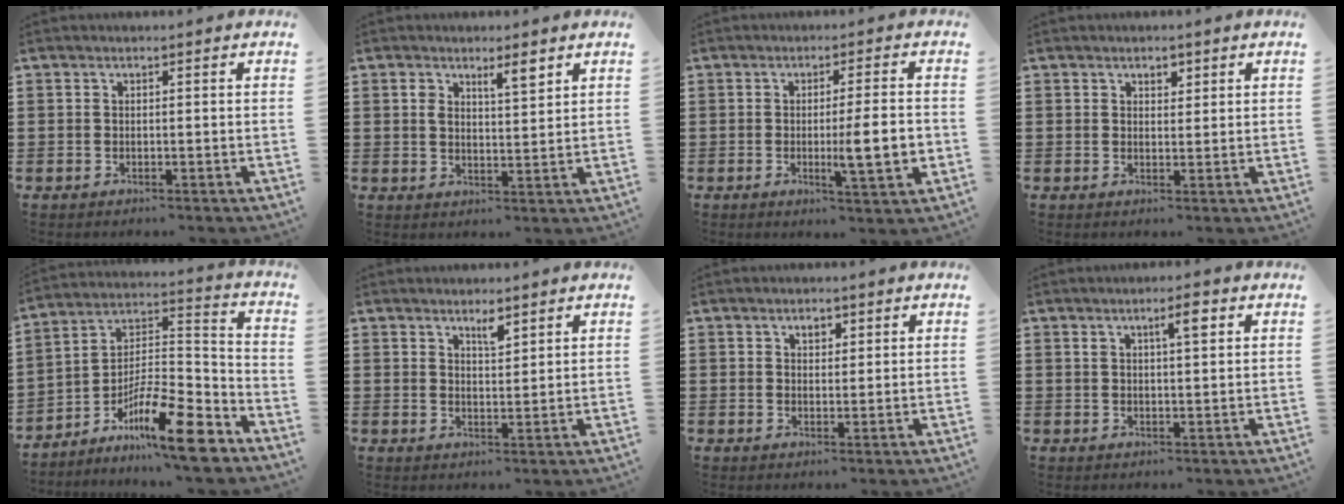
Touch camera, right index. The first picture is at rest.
{"total": 3.9, "force": [2.5, 1.0, 2.8], "torque": [-0.044, -0.002, 0.040]}
{"total": 7.5, "force": [-1.0, 1.0, 7.4], "torque": [-0.104, -0.010, -0.019]}
{"total": 1.8, "force": [1.3, 1.0, 0.7], "torque": [-0.008, 0.002, 0.022]}
{"total": 12.5, "force": [-8.6, 2.9, 8.6], "torque": [-0.151, 0.016, -0.161]}
{"total": 2.7, "force": [2.1, 0.7, 1.5], "torque": [-0.026, -0.001, 0.036]}
{"total": 1.8, "force": [1.0, 1.1, 1.0], "torque": [-0.015, 0.002, 0.017]}
{"total": 3.6, "force": [1.8, 0.7, 3.0], "torque": [-0.039, -0.003, 0.024]}